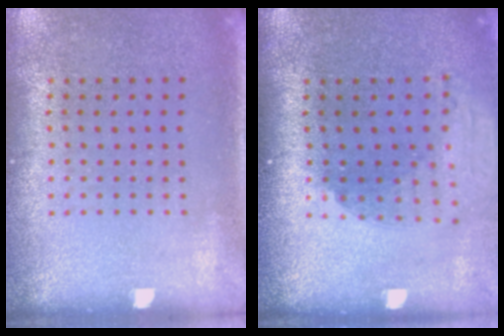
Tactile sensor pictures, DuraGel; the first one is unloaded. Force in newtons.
{"total": 2.0, "press": 1.5, "slide": 1.3}